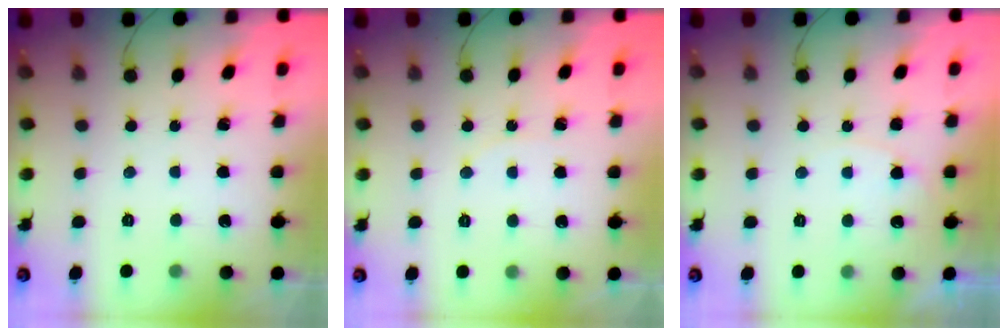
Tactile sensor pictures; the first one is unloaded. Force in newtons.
{"total": 3.6, "press": 3.6, "slide": 0.5}
{"total": 5.2, "press": 5.2, "slide": 0.4}